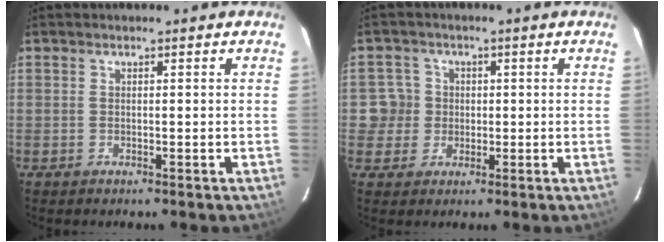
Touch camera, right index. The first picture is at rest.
{"total": 4.4, "force": [-0.1, 4.4, 0.2], "torque": [0.009, 0.015, 0.000]}